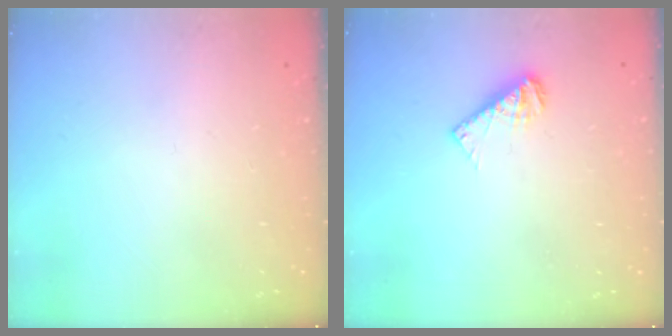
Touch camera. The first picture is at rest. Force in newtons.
{"total": 6.5, "press": 6.5, "slide": 0.5}